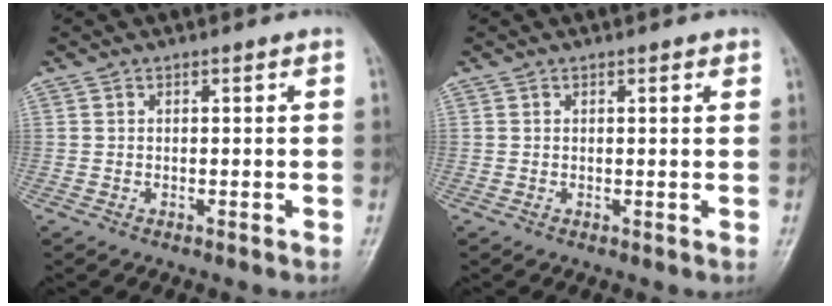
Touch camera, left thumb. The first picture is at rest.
{"total": 1.2, "force": [0.7, 0.5, 0.8], "torque": [-0.007, -0.002, 0.007]}